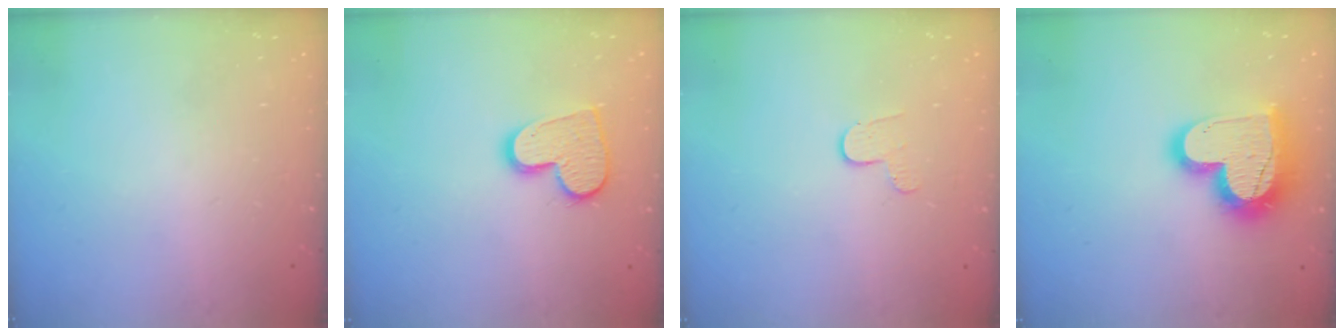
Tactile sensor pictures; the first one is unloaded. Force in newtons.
{"total": 12.8, "press": 12.7, "slide": 1.0}
{"total": 3.7, "press": 3.7, "slide": 0.3}
{"total": 18.3, "press": 18.2, "slide": 1.2}